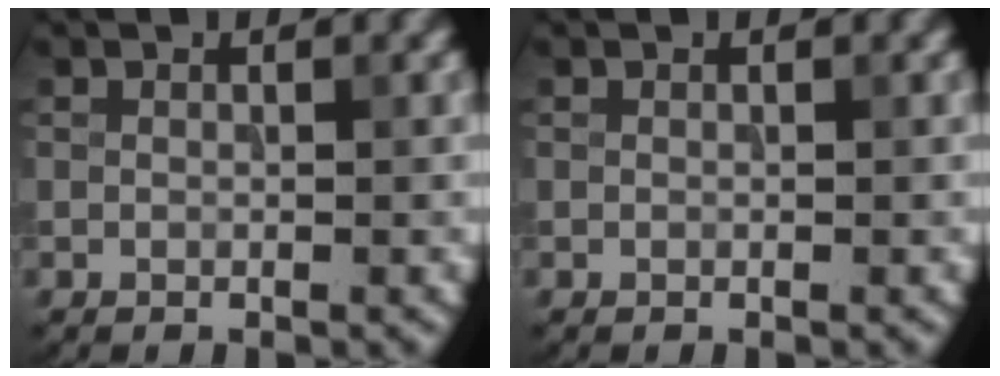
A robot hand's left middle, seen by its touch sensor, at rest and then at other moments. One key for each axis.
{"total": 0.0}